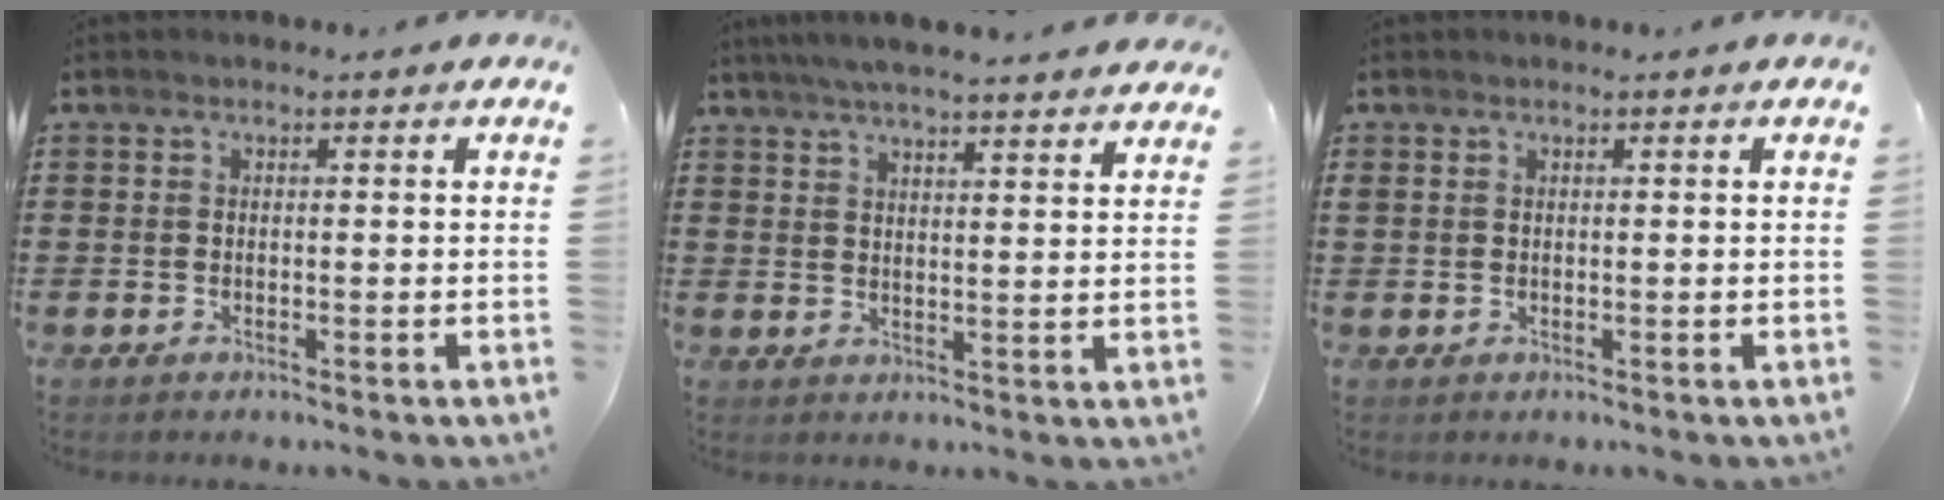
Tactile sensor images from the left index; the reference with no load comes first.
{"total": 4.9, "force": [4.5, -0.2, 1.9], "torque": [-0.049, -0.014, 0.080]}
{"total": 0.6, "force": [0.3, 0.5, 0.3], "torque": [-0.008, 0.005, 0.006]}